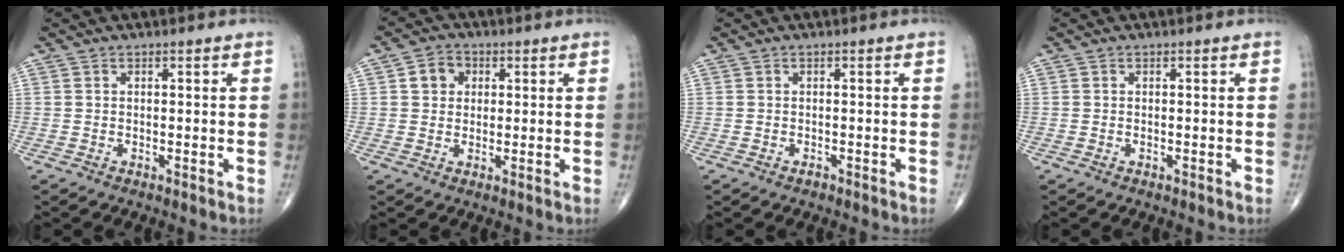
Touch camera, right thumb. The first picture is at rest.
{"total": 4.4, "force": [1.1, 3.8, 2.0], "torque": [-0.012, 0.004, 0.014]}
{"total": 0.6, "force": [-0.4, 0.3, 0.2], "torque": [-0.001, 0.000, -0.009]}
{"total": 0.0}